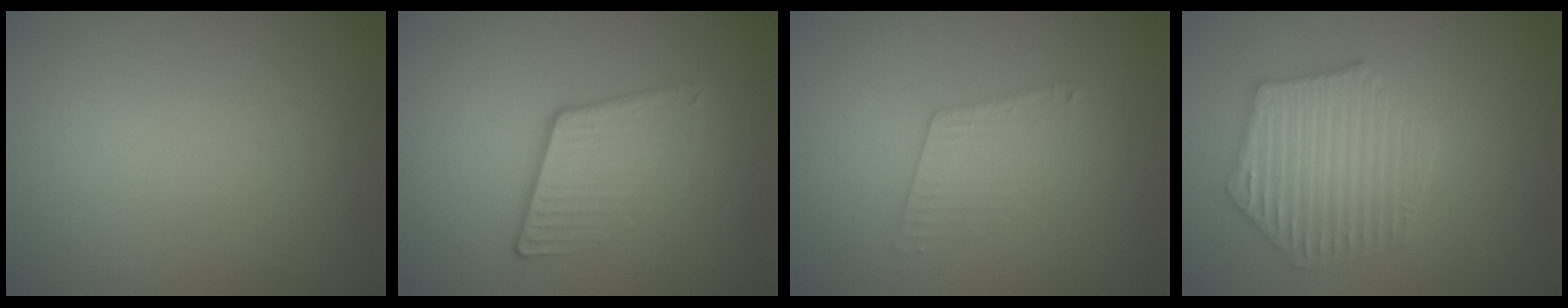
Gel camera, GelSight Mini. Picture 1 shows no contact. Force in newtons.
{"total": 4.0, "press": 2.7, "slide": 2.9}
{"total": 2.1, "press": 2.1, "slide": 0.3}
{"total": 4.7, "press": 4.2, "slide": 2.1}